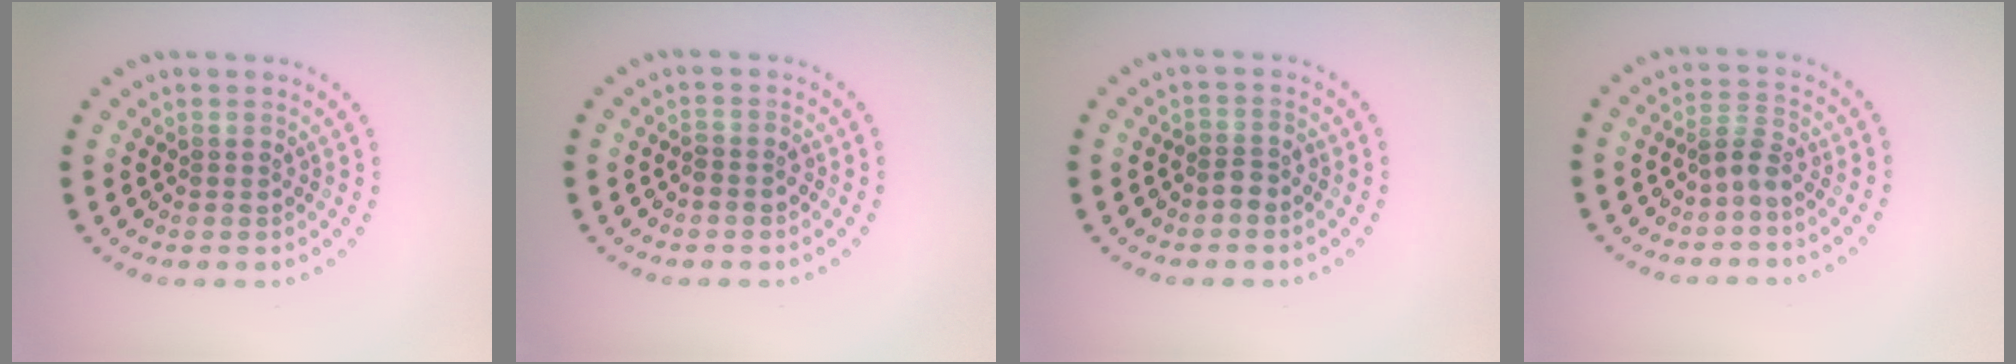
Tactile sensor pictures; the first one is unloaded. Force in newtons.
{"total": 1.1, "press": 1.0, "slide": 0.5}
{"total": 1.5, "press": 1.3, "slide": 0.8}
{"total": 1.8, "press": 1.4, "slide": 1.2}